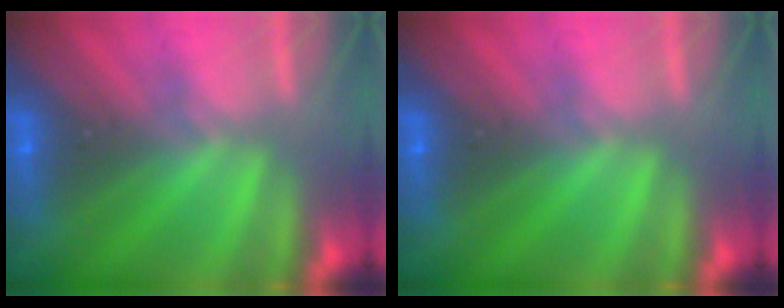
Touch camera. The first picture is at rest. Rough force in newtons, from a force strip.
{"total": 0.0}